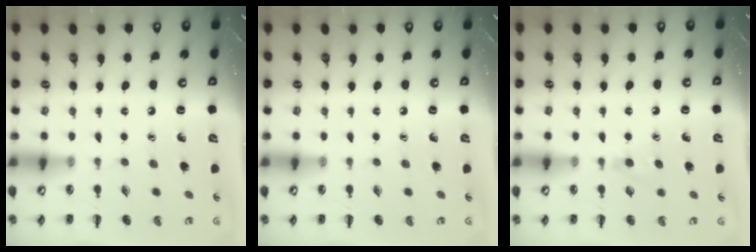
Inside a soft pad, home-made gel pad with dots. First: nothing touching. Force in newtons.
{"total": 0.0}
{"total": 3.6, "press": 3.3, "slide": 1.5}